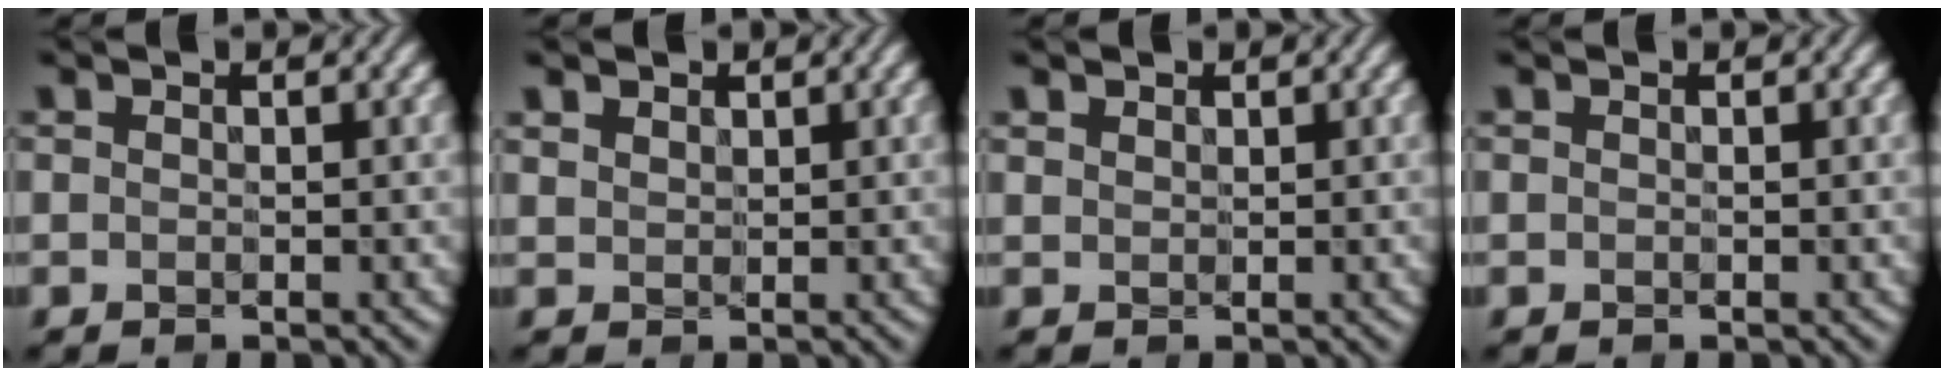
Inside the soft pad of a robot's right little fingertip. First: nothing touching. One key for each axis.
{"total": 1.8, "fx": 1.2, "fy": 1.1, "fz": 0.6, "tx": -0.022, "ty": -0.001, "tz": 0.028}
{"total": 1.1, "fx": 0.8, "fy": 0.7, "fz": 0.2, "tx": -0.011, "ty": -0.001, "tz": 0.023}
{"total": 0.0}